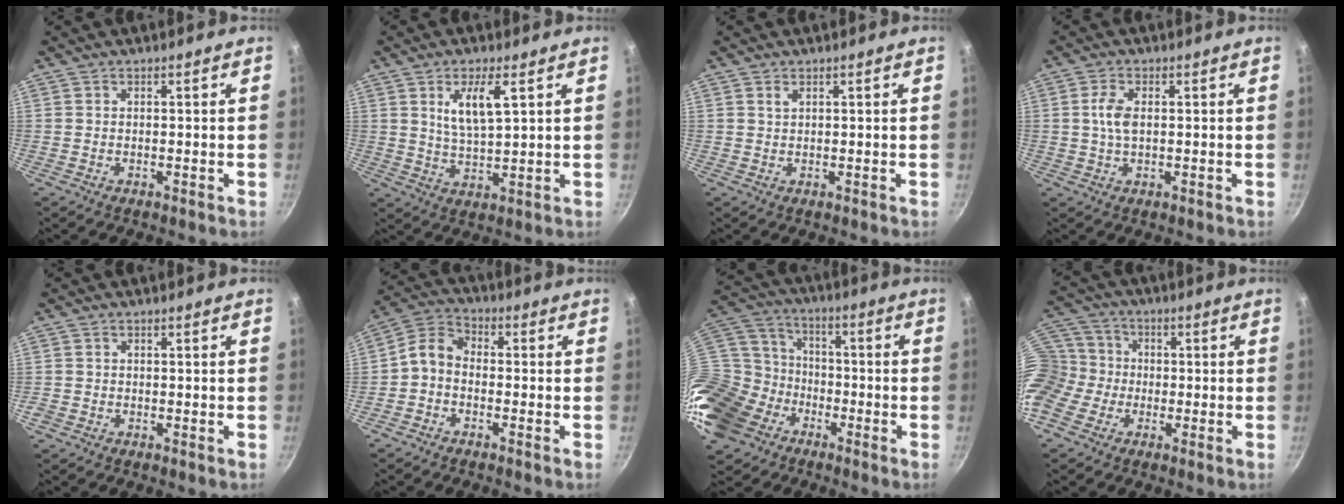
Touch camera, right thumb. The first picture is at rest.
{"total": 7.4, "force": [2.9, 2.3, 6.4], "torque": [-0.116, -0.019, 0.060]}
{"total": 0.9, "force": [0.7, 0.3, 0.4], "torque": [-0.008, 0.000, 0.015]}
{"total": 4.1, "force": [0.5, 2.1, 3.5], "torque": [-0.079, 0.001, 0.006]}
{"total": 1.0, "force": [-0.5, 0.8, 0.5], "torque": [-0.005, 0.000, -0.012]}
{"total": 6.2, "force": [-1.2, 4.4, 4.2], "torque": [-0.072, 0.029, -0.041]}
{"total": 25.4, "force": [-11.5, 18.6, 12.8], "torque": [-0.346, 0.044, -0.219]}
{"total": 16.5, "force": [-3.6, 14.0, 7.9], "torque": [-0.201, 0.044, -0.072]}